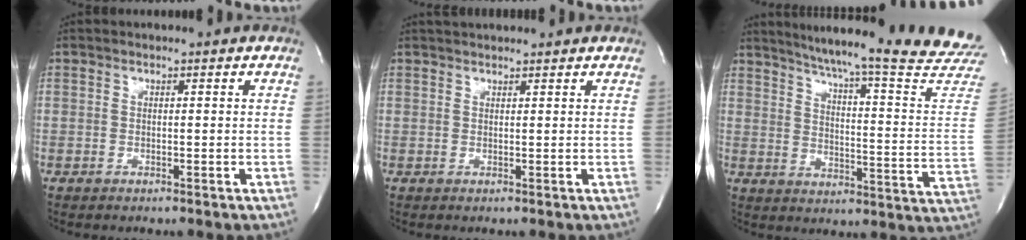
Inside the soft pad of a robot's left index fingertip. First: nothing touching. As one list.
[{"total": 5.1, "force": [4.8, 0.4, 1.6], "torque": [-0.024, 0.034, 0.064]}, {"total": 28.0, "force": [25.2, -0.9, 12.1], "torque": [-0.188, -0.111, 0.310]}]